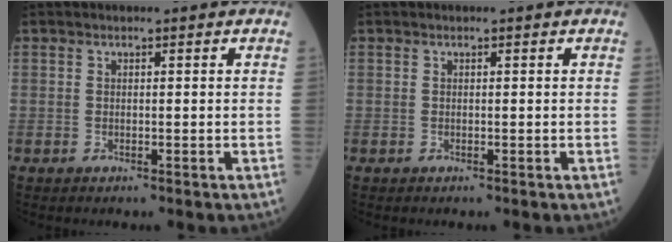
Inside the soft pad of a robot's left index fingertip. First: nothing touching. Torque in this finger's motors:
{"motor_torque": [-0.01, -0.01, 0.00, 0.00]}